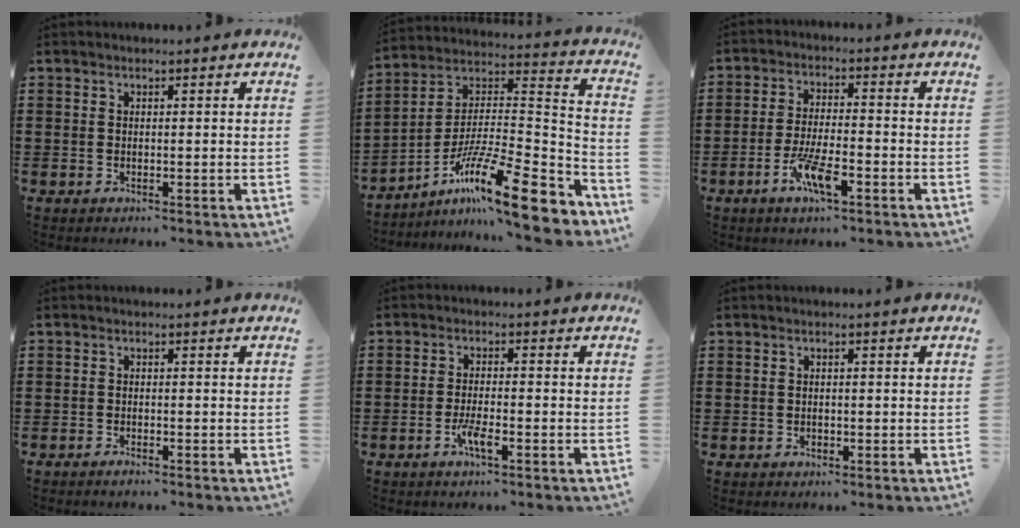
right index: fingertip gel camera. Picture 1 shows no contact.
{"total": 16.7, "force": [-10.6, 2.6, 12.6], "torque": [-0.212, 0.010, -0.186]}
{"total": 7.0, "force": [-3.5, 1.9, 5.7], "torque": [-0.124, -0.006, -0.065]}
{"total": 0.8, "force": [-0.8, 0.0, 0.3], "torque": [-0.009, -0.004, -0.013]}
{"total": 3.5, "force": [-1.7, 0.7, 2.9], "torque": [-0.071, -0.006, -0.037]}
{"total": 0.7, "force": [-0.2, 0.6, 0.3], "torque": [-0.008, 0.003, -0.005]}